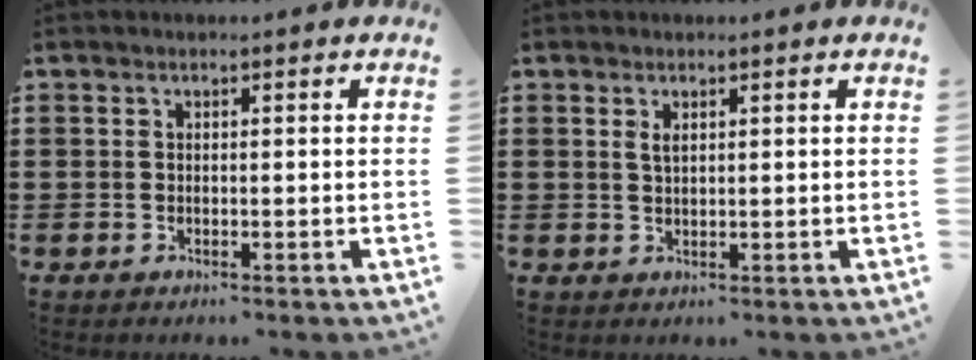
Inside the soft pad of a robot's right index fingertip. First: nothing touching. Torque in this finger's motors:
{"motor_torque": [0.36, 0.37, 0.11, 0.06]}